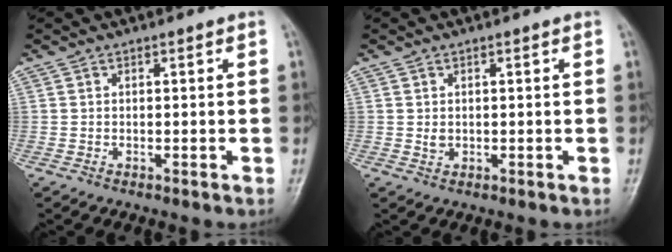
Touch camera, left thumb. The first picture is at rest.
{"total": 1.2, "force": [0.3, 1.0, 0.6], "torque": [-0.006, 0.001, 0.009]}